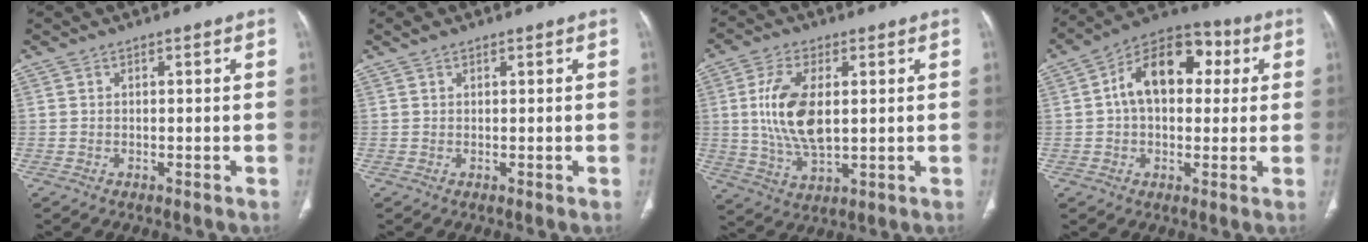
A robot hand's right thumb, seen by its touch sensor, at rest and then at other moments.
{"total": 1.3, "force": [0.9, 0.6, 0.7], "torque": [-0.012, 0.000, 0.014]}
{"total": 12.3, "force": [1.5, 6.1, 10.5], "torque": [-0.211, -0.011, 0.036]}
{"total": 15.1, "force": [2.9, 9.8, 11.1], "torque": [-0.143, 0.030, 0.035]}